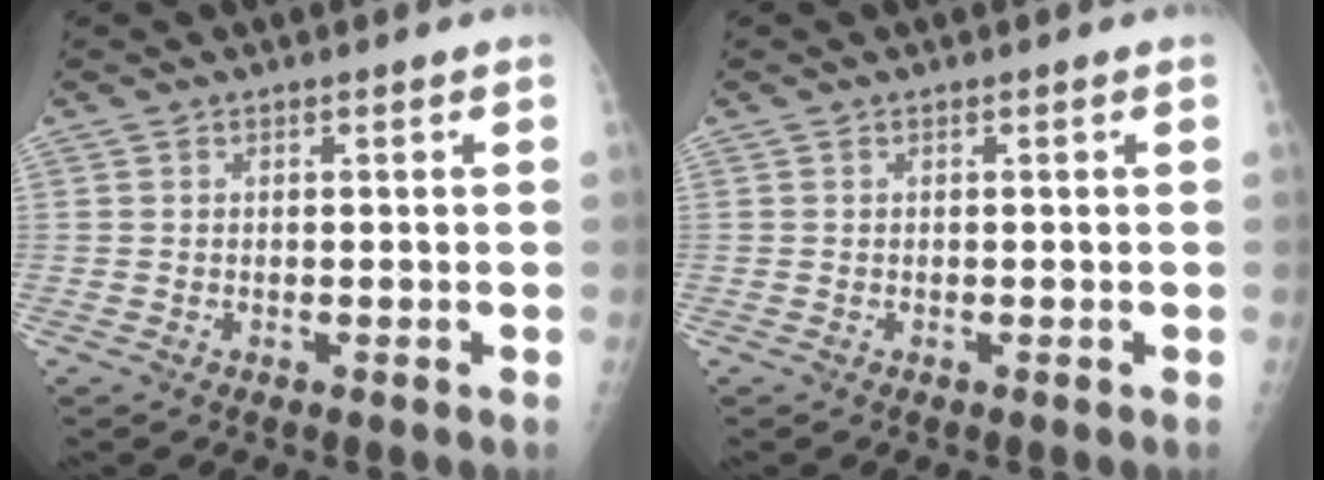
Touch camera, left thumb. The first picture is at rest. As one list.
[{"total": 0.0}]